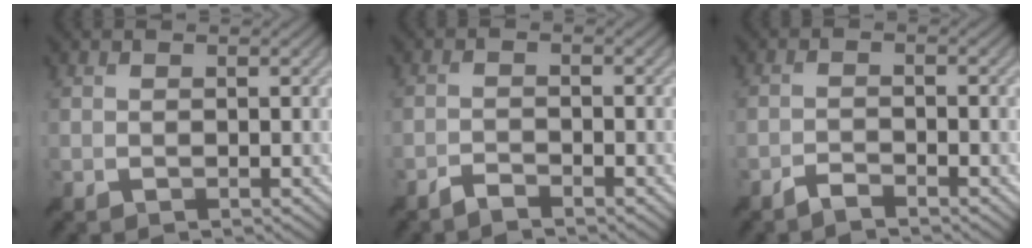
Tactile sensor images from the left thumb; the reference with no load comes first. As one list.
[{"total": 1.9, "force": [-1.7, 0.3, 0.7], "torque": [-0.014, 0.000, -0.039]}, {"total": 2.0, "force": [-1.8, 0.3, 0.8], "torque": [-0.016, 0.001, -0.039]}]